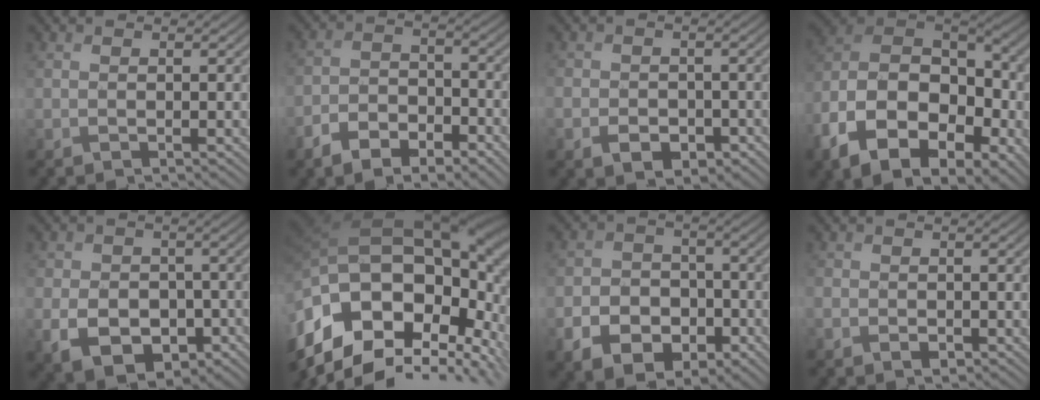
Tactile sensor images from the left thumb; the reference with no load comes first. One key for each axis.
{"total": 7.8, "fx": -4.9, "fy": 4.1, "fz": 4.5, "tx": -0.084, "ty": -0.007, "tz": -0.096}
{"total": 4.4, "fx": -1.9, "fy": 3.4, "fz": 2.0, "tx": -0.037, "ty": -0.013, "tz": -0.037}
{"total": 17.0, "fx": -7.3, "fy": 11.1, "fz": 10.6, "tx": -0.239, "ty": -0.028, "tz": -0.134}
{"total": 9.0, "fx": -3.1, "fy": 6.9, "fz": 4.9, "tx": -0.103, "ty": -0.027, "tz": -0.057}
{"total": 21.7, "fx": -6.1, "fy": 14.7, "fz": 14.8, "tx": -0.293, "ty": -0.025, "tz": -0.077}
{"total": 8.6, "fx": -3.8, "fy": 6.4, "fz": 4.2, "tx": -0.089, "ty": -0.024, "tz": -0.077}
{"total": 2.1, "fx": -0.8, "fy": 1.7, "fz": 1.0, "tx": -0.025, "ty": -0.009, "tz": -0.018}